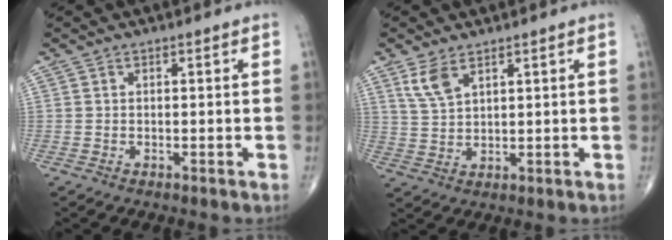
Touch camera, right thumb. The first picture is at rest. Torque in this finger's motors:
{"motor_torque": [-0.09, 0.11, 0.09, 0.06, 0.00]}